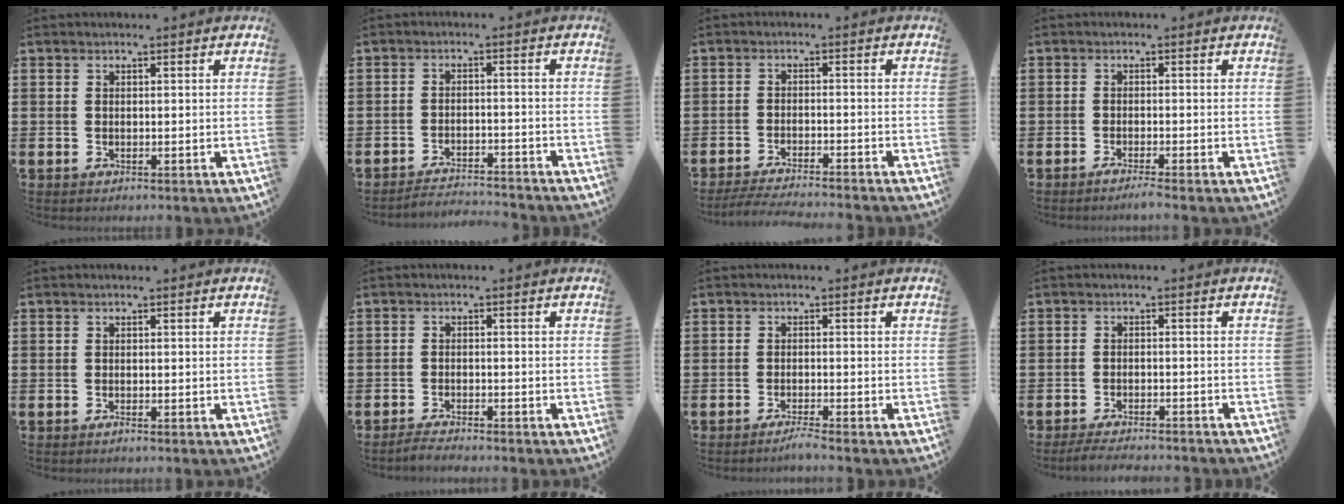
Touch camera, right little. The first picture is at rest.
{"total": 2.7, "force": [-2.7, -0.1, 0.0], "torque": [-0.004, 0.004, -0.058]}
{"total": 2.9, "force": [-2.7, -0.3, 0.9], "torque": [-0.013, -0.003, -0.053]}
{"total": 1.2, "force": [-0.9, -0.1, 0.8], "torque": [-0.012, -0.002, -0.017]}
{"total": 0.0}
{"total": 1.6, "force": [-1.6, -0.1, 0.3], "torque": [-0.007, 0.002, -0.031]}
{"total": 1.5, "force": [-1.3, -0.1, 0.8], "torque": [-0.012, 0.000, -0.024]}
{"total": 2.2, "force": [-2.2, 0.0, 0.6], "torque": [-0.010, 0.007, -0.043]}